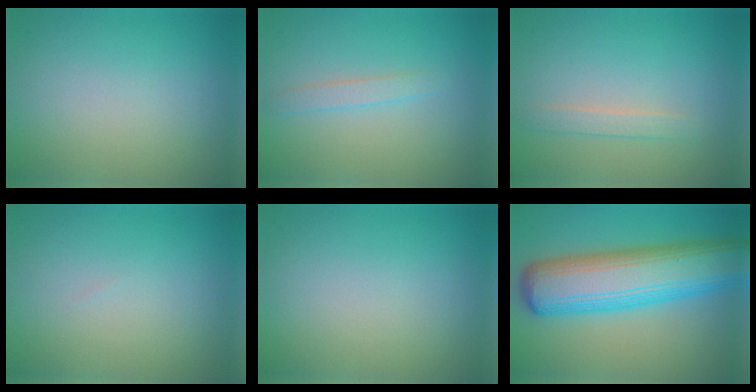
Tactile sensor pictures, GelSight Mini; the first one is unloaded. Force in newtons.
{"total": 1.3, "press": 1.3, "slide": 0.0}
{"total": 1.4, "press": 1.4, "slide": 0.1}
{"total": 0.0}
{"total": 0.0}
{"total": 11.8, "press": 11.8, "slide": 0.3}